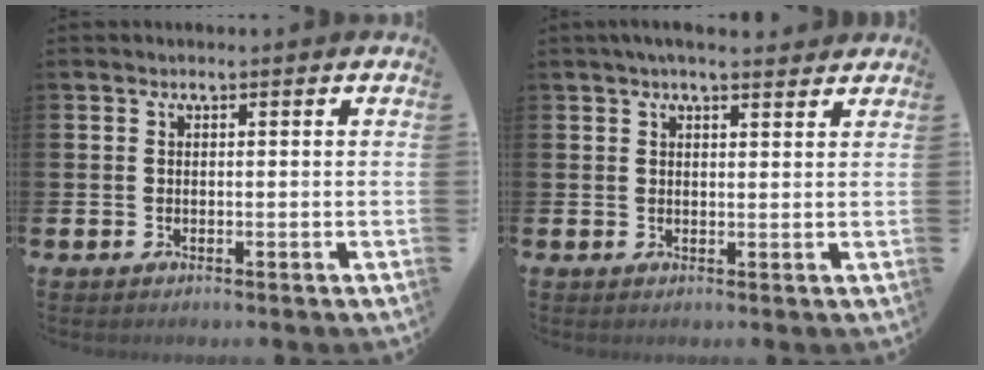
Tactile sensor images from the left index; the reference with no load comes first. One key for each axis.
{"total": 3.1, "fx": 2.8, "fy": 0.5, "fz": 1.4, "tx": -0.030, "ty": -0.006, "tz": 0.049}